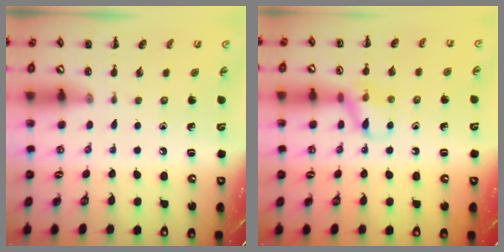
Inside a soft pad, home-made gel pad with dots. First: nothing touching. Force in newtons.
{"total": 9.6, "press": 9.5, "slide": 1.6}